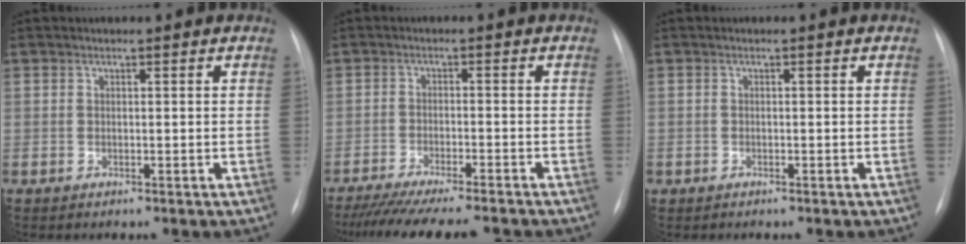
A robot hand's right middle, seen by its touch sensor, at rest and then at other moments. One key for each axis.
{"total": 14.5, "fx": -12.8, "fy": 1.2, "fz": 6.9, "tx": -0.104, "ty": -0.027, "tz": -0.183}
{"total": 0.6, "fx": -0.3, "fy": 0.5, "fz": 0.1, "tx": -0.005, "ty": 0.003, "tz": -0.005}